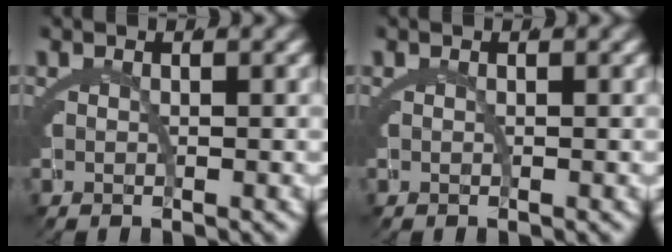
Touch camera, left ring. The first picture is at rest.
{"total": 0.0}